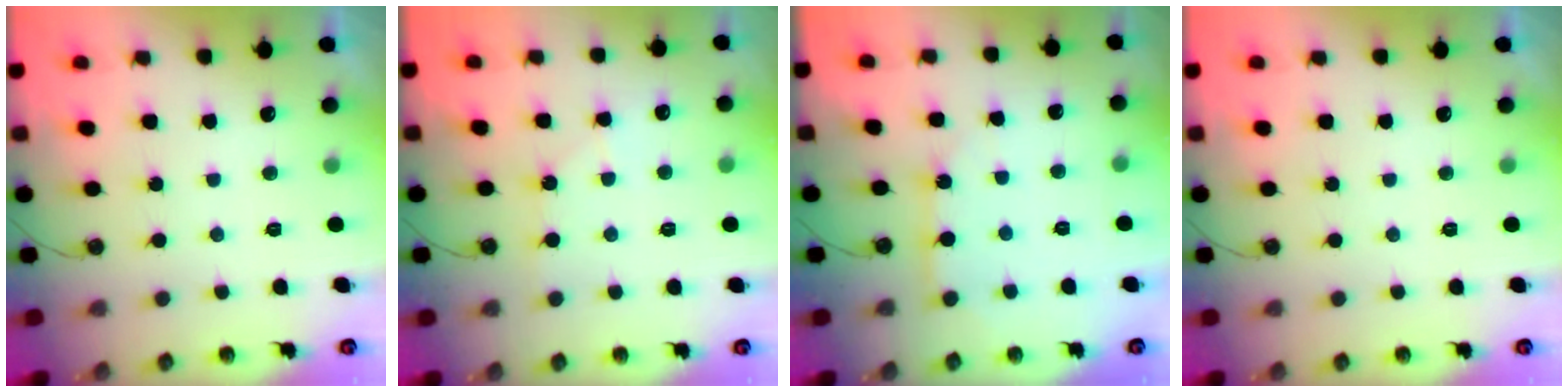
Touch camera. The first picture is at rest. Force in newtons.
{"total": 5.1, "press": 5.1, "slide": 0.7}
{"total": 5.9, "press": 5.9, "slide": 0.5}
{"total": 0.0}